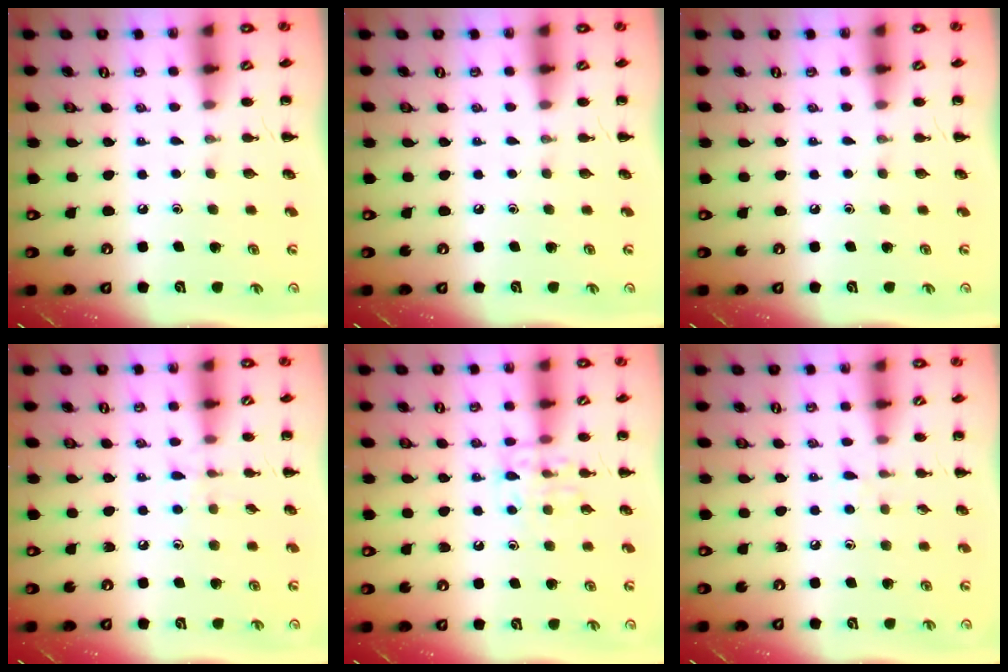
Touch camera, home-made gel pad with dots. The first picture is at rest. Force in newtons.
{"total": 0.0}
{"total": 0.0}
{"total": 6.0, "press": 5.6, "slide": 2.3}
{"total": 9.2, "press": 9.2, "slide": 0.6}
{"total": 4.7, "press": 4.2, "slide": 2.0}